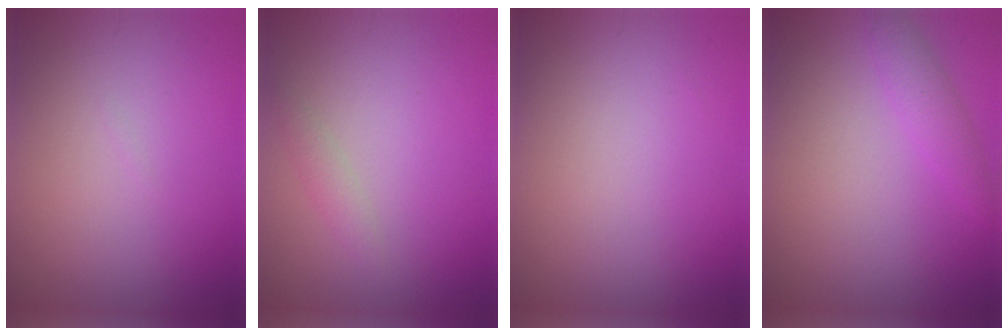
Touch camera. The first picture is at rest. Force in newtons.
{"total": 1.1, "press": 1.1, "slide": 0.0}
{"total": 0.0}
{"total": 2.0, "press": 2.0, "slide": 0.0}